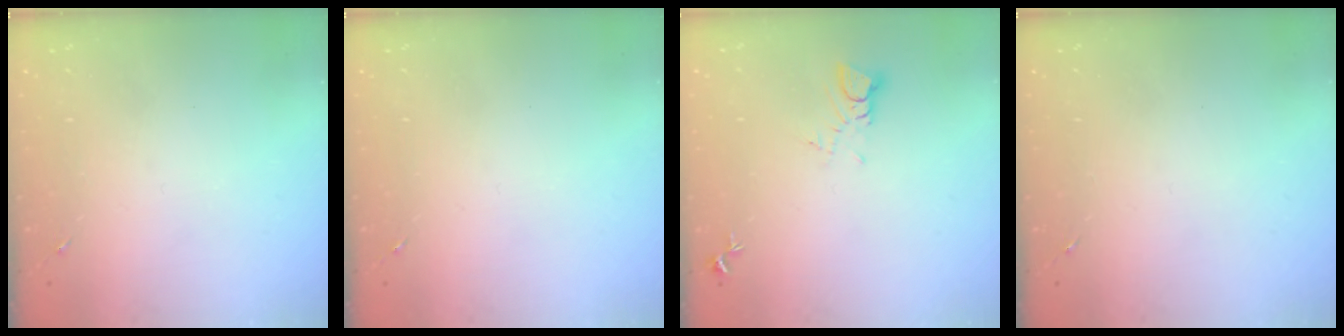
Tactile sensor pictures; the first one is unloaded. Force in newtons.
{"total": 0.0}
{"total": 3.9, "press": 3.9, "slide": 0.2}
{"total": 0.0}